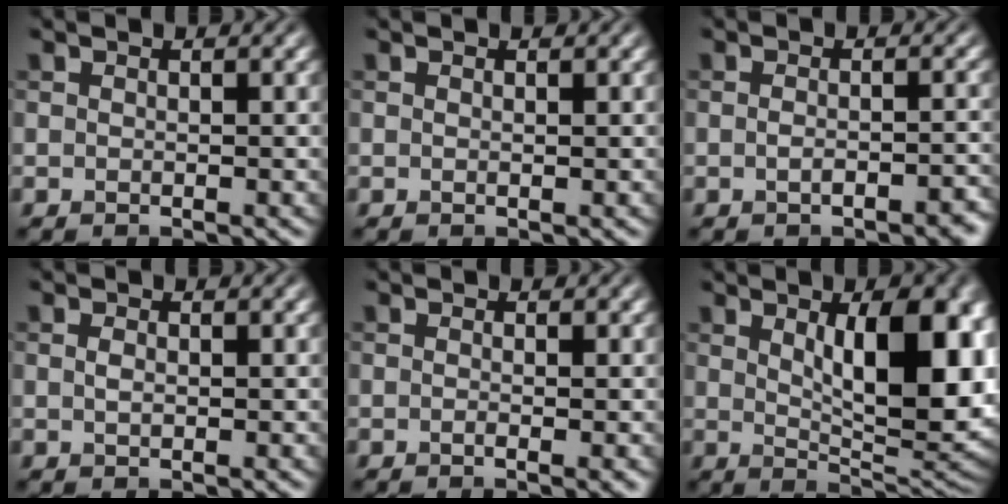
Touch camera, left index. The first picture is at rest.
{"total": 0.0}
{"total": 2.6, "force": [-1.1, 0.9, 2.2], "torque": [-0.032, 0.001, -0.014]}
{"total": 0.9, "force": [0.2, 0.4, 0.7], "torque": [-0.016, 0.000, 0.003]}
{"total": 1.8, "force": [-0.2, 0.5, 1.7], "torque": [-0.019, -0.004, -0.009]}
{"total": 11.0, "force": [2.4, 4.1, 9.9], "torque": [-0.129, -0.005, 0.043]}